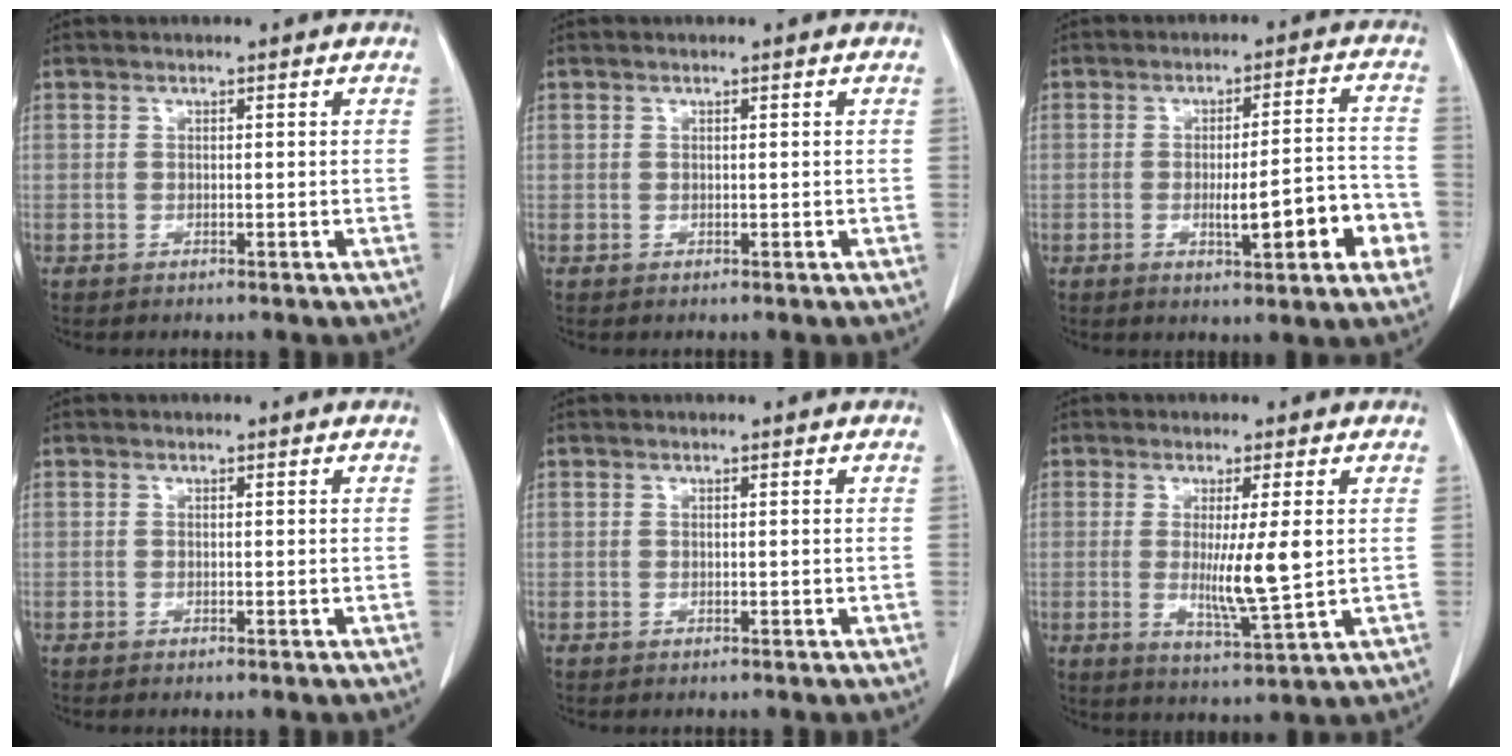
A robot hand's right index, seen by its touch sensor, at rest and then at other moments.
{"total": 0.0}
{"total": 10.4, "force": [-3.0, 1.6, 9.8], "torque": [-0.134, 0.009, -0.037]}
{"total": 0.0}
{"total": 0.0}
{"total": 7.6, "force": [0.4, 0.0, 7.6], "torque": [-0.136, -0.024, 0.008]}